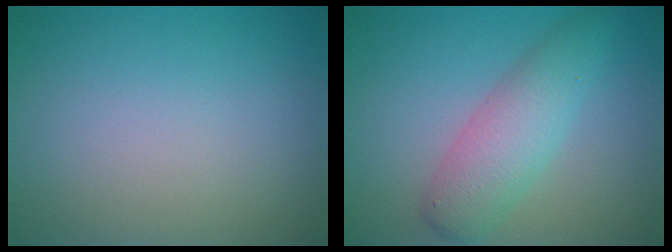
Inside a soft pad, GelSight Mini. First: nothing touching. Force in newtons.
{"total": 4.5, "press": 4.5, "slide": 0.1}